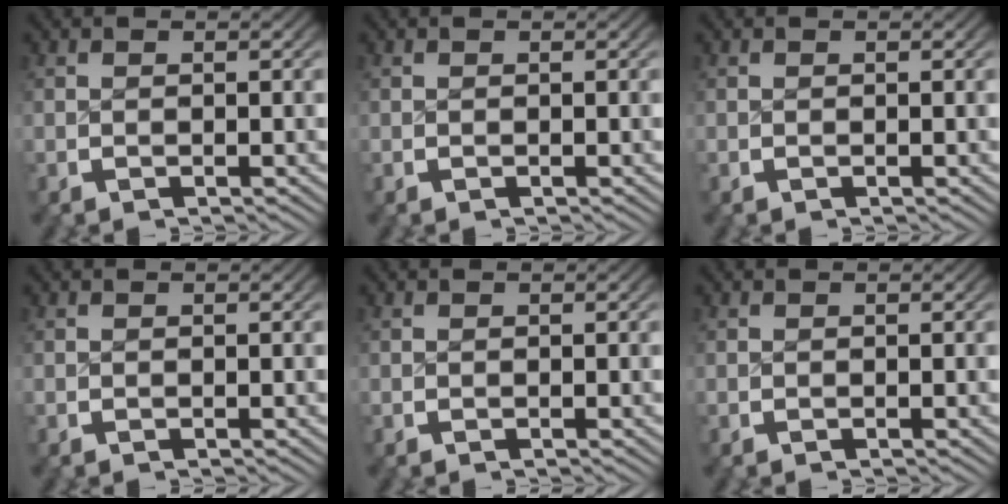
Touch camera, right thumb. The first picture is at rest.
{"total": 0.0}
{"total": 0.0}
{"total": 0.0}
{"total": 0.0}
{"total": 0.0}